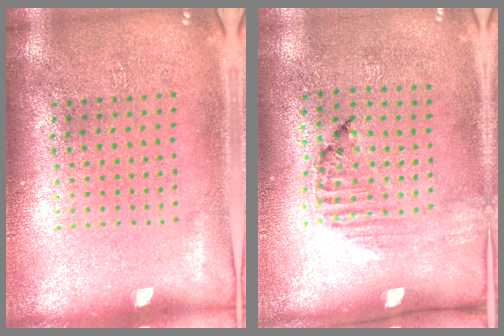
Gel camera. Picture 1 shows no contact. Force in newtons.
{"total": 1.2, "press": 1.2, "slide": 0.4}